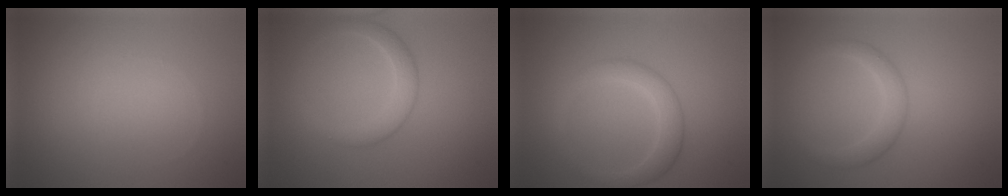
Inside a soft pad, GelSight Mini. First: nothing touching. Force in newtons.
{"total": 2.8, "press": 2.8, "slide": 0.0}
{"total": 3.0, "press": 3.0, "slide": 0.1}
{"total": 2.2, "press": 2.2, "slide": 0.1}